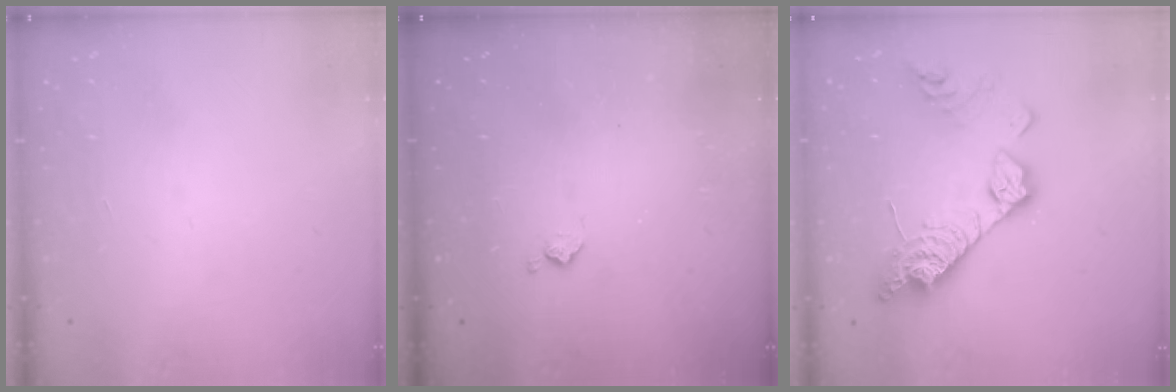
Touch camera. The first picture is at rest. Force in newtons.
{"total": 3.3, "press": 3.3, "slide": 0.6}
{"total": 16.8, "press": 16.7, "slide": 1.1}